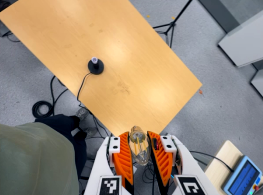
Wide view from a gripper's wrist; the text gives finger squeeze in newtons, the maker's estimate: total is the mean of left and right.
{"total": 21.6, "left": 24.4, "right": 18.9}